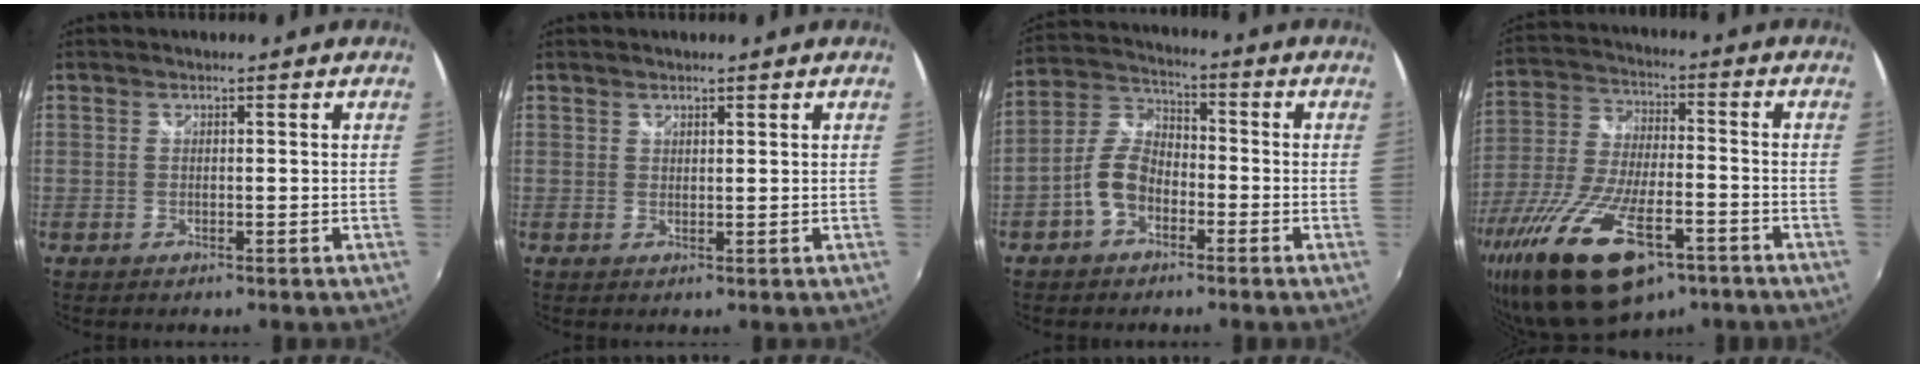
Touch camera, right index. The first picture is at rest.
{"total": 0.9, "force": [0.8, 0.3, 0.2], "torque": [-0.001, 0.001, 0.015]}
{"total": 8.0, "force": [-3.6, 5.0, 5.1], "torque": [-0.112, 0.022, -0.069]}
{"total": 23.6, "force": [-13.7, 9.6, 16.6], "torque": [-0.347, -0.057, -0.237]}